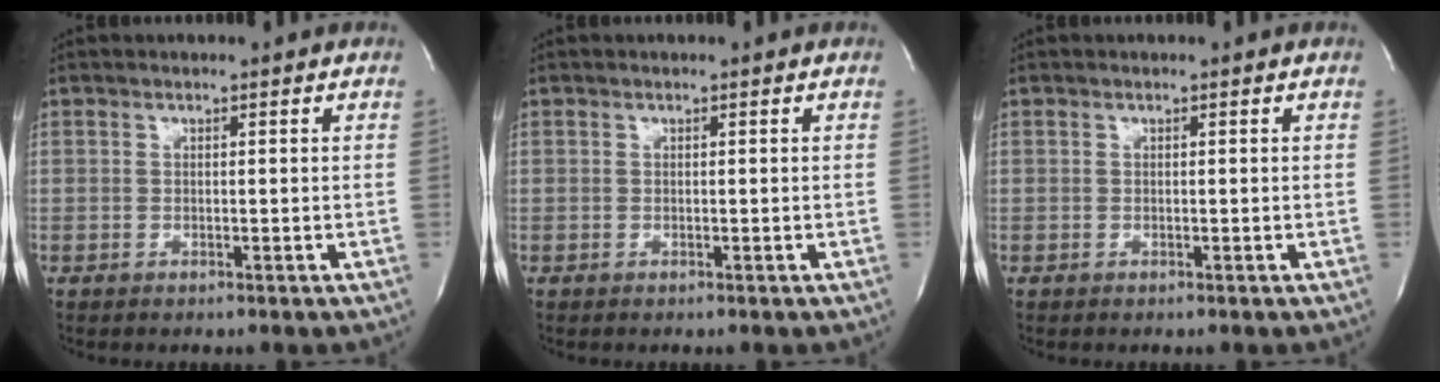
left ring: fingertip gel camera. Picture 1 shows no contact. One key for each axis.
{"total": 0.0}
{"total": 0.0}